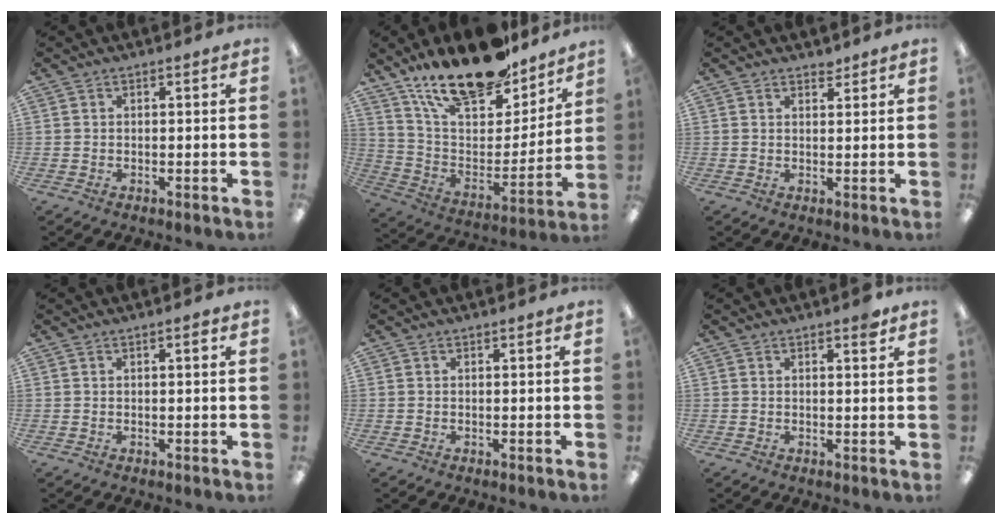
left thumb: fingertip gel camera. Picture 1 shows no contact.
{"total": 22.6, "force": [18.1, 8.0, 11.0], "torque": [-0.188, -0.113, 0.315]}
{"total": 1.6, "force": [1.5, 0.5, 0.2], "torque": [0.004, -0.005, 0.028]}
{"total": 1.1, "force": [0.6, 0.2, 0.9], "torque": [-0.011, 0.000, 0.008]}
{"total": 0.0}
{"total": 2.2, "force": [1.6, 0.6, 1.4], "torque": [-0.015, -0.005, 0.025]}